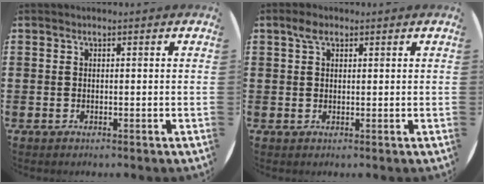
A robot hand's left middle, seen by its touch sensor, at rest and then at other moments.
{"total": 2.2, "force": [1.4, 1.2, 1.3], "torque": [-0.020, 0.004, 0.023]}